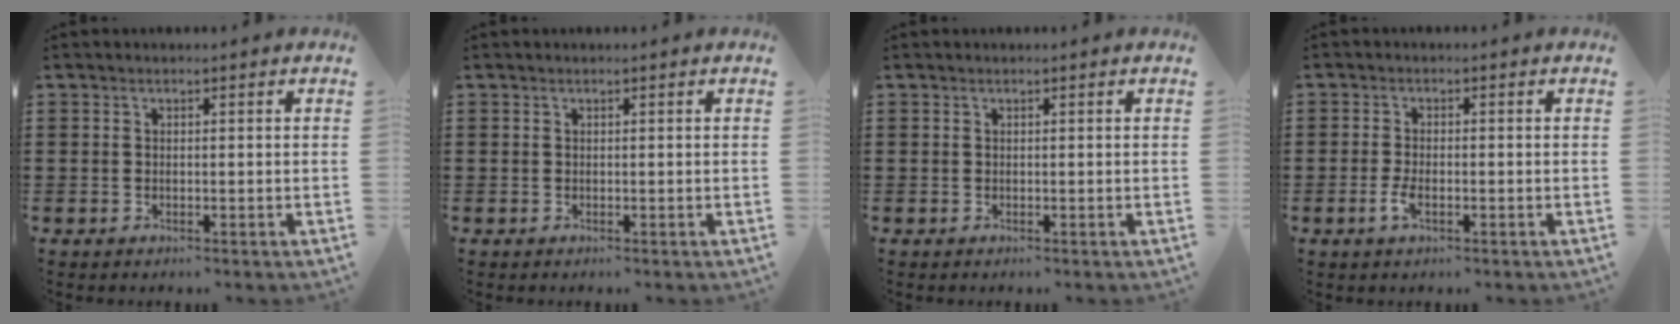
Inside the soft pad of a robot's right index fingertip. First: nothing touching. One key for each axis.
{"total": 0.0}
{"total": 0.0}
{"total": 2.6, "fx": -1.0, "fy": 0.8, "fz": 2.3, "tx": -0.057, "ty": -0.007, "tz": -0.022}